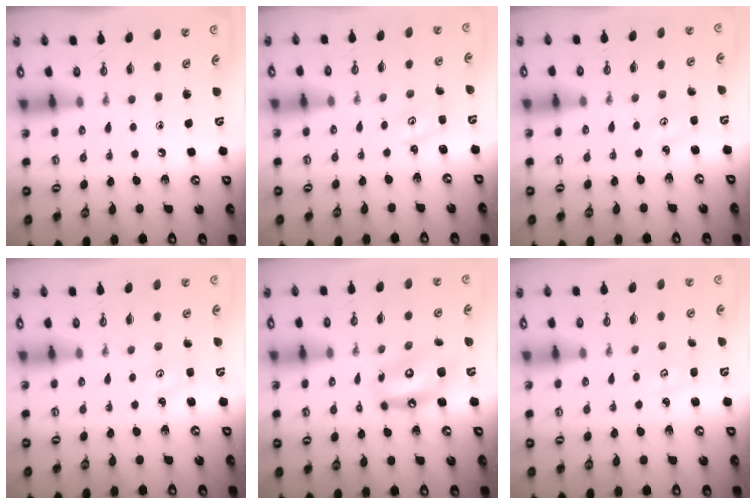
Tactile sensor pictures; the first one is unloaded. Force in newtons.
{"total": 1.4, "press": 1.4, "slide": 0.2}
{"total": 2.6, "press": 2.6, "slide": 0.3}
{"total": 2.1, "press": 2.1, "slide": 0.3}
{"total": 14.1, "press": 14.0, "slide": 1.5}
{"total": 2.7, "press": 2.7, "slide": 0.3}